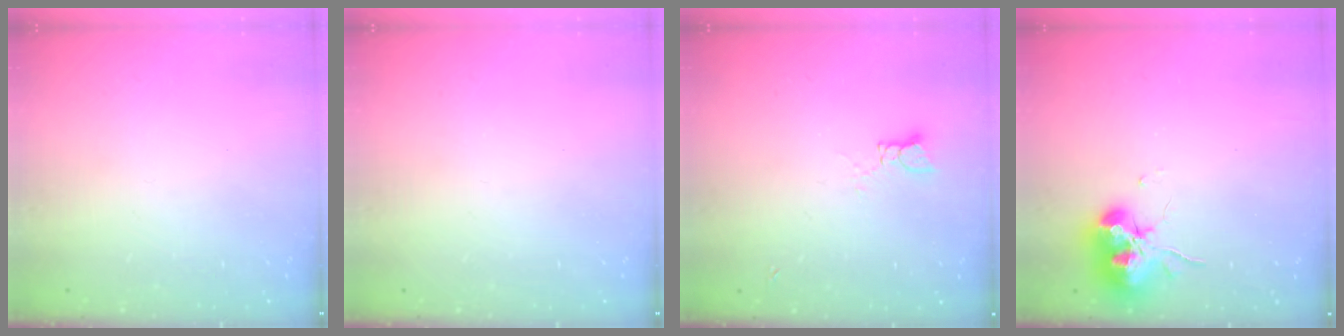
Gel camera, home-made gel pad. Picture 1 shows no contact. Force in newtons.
{"total": 0.0}
{"total": 3.5, "press": 3.5, "slide": 0.4}
{"total": 13.4, "press": 13.3, "slide": 1.6}